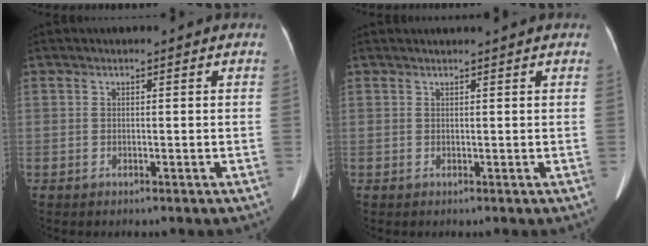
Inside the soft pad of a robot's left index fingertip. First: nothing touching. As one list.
[{"total": 2.8, "force": [2.6, -0.4, 1.0], "torque": [-0.013, 0.020, 0.035]}]